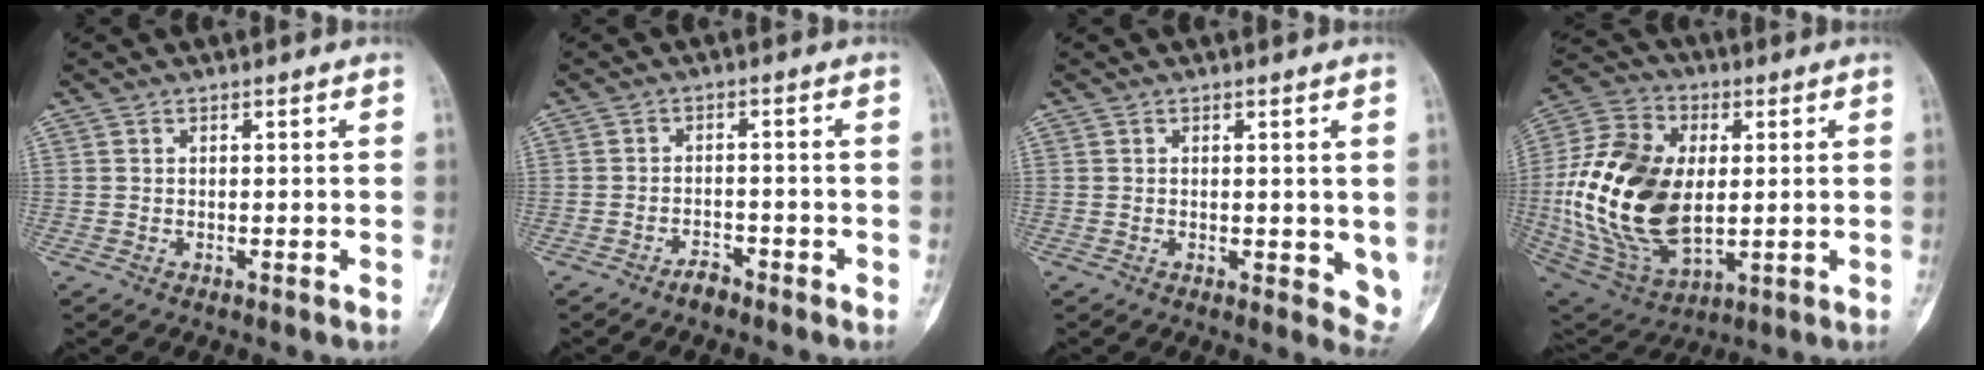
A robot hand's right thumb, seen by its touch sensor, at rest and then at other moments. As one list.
[{"total": 2.5, "force": [-2.0, 1.1, 0.8], "torque": [-0.009, 0.013, -0.035]}, {"total": 4.4, "force": [0.6, 2.5, 3.6], "torque": [-0.021, -0.012, 0.010]}, {"total": 25.1, "force": [0.5, 15.4, 19.9], "torque": [-0.389, -0.010, 0.020]}]